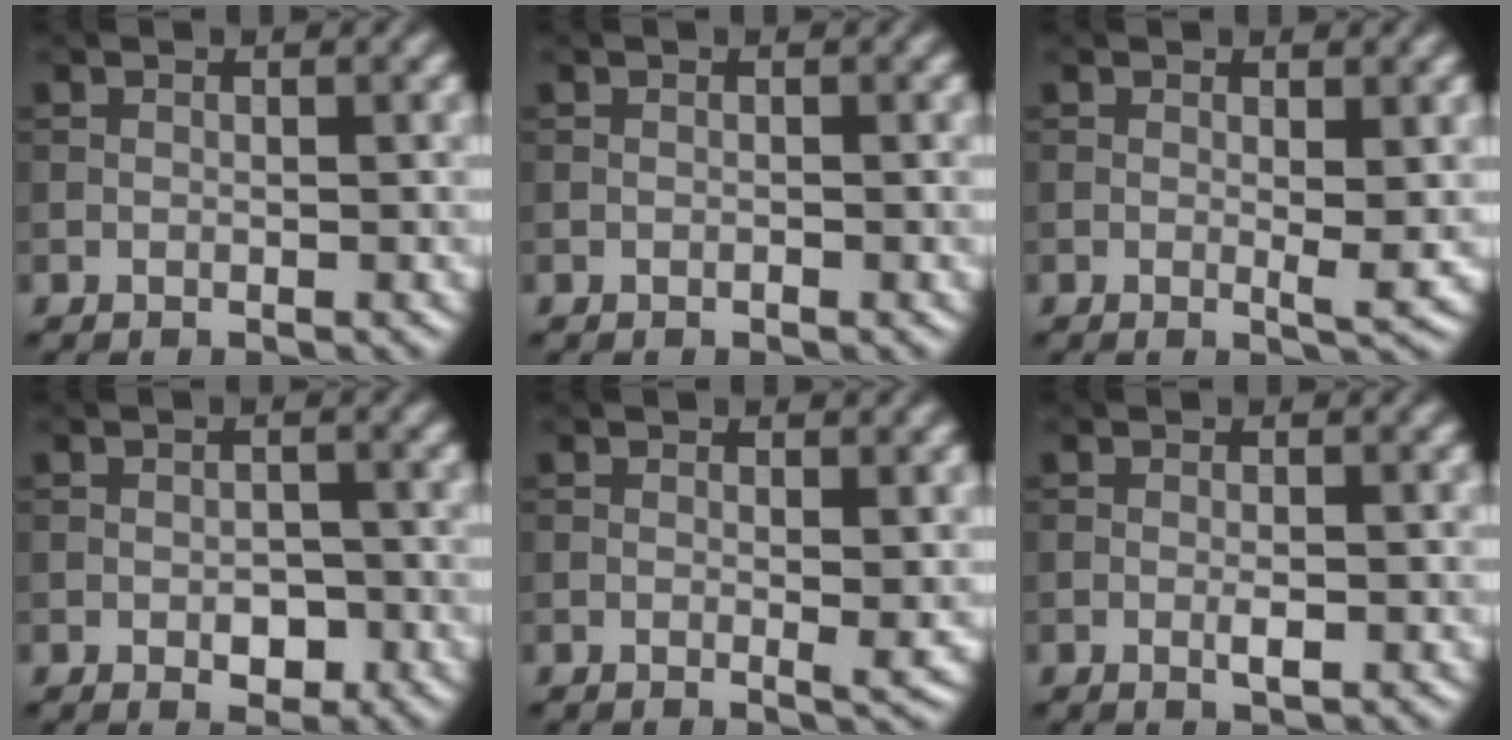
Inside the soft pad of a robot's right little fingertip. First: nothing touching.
{"total": 0.0}
{"total": 1.5, "force": [0.2, 0.1, 1.5], "torque": [-0.020, -0.007, 0.000]}
{"total": 2.3, "force": [-0.8, 1.3, 1.7], "torque": [-0.022, -0.004, -0.010]}
{"total": 1.2, "force": [0.2, 0.1, 1.2], "torque": [-0.013, -0.007, 0.001]}
{"total": 1.2, "force": [-0.4, 0.3, 1.1], "torque": [-0.022, -0.002, -0.006]}